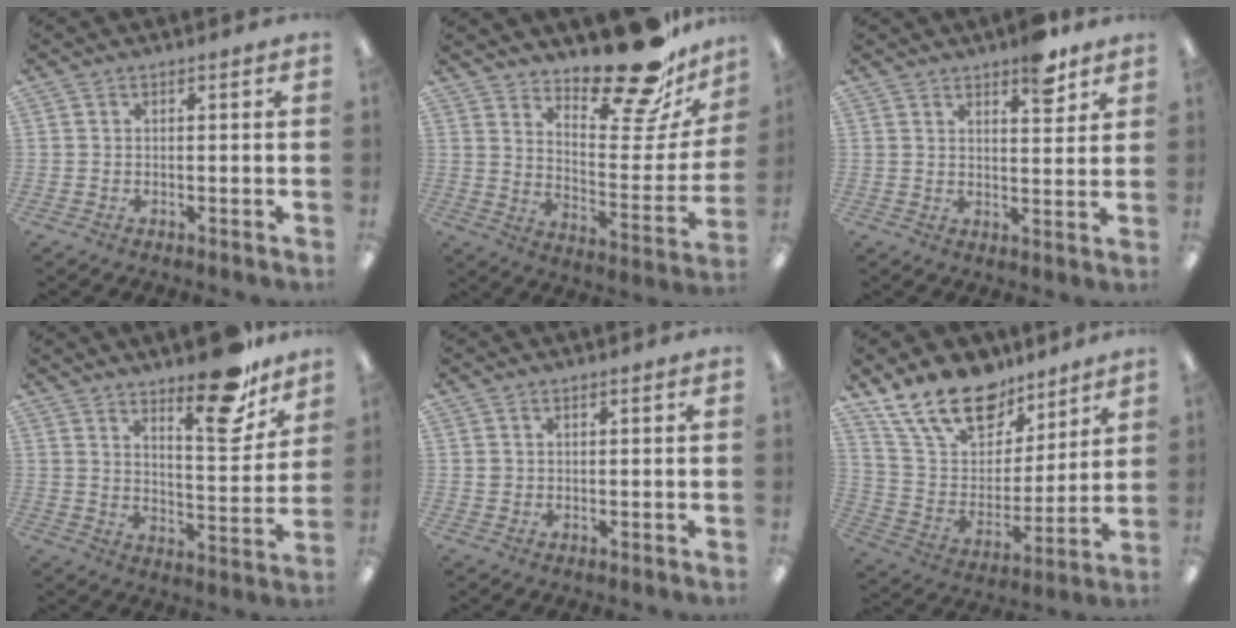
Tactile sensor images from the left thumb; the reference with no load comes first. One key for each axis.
{"total": 20.0, "fx": 16.9, "fy": 5.9, "fz": 8.8, "tx": -0.104, "ty": -0.140, "tz": 0.284}
{"total": 6.9, "fx": 5.0, "fy": 2.6, "fz": 4.0, "tx": -0.035, "ty": -0.030, "tz": 0.080}
{"total": 16.4, "fx": 12.3, "fy": 5.0, "fz": 9.7, "tx": -0.125, "ty": -0.085, "tz": 0.199}
{"total": 1.1, "fx": 0.5, "fy": 1.0, "fz": 0.3, "tx": -0.007, "ty": 0.003, "tz": 0.008}
{"total": 19.3, "fx": 13.7, "fy": 10.3, "fz": 9.0, "tx": -0.174, "ty": -0.073, "tz": 0.252}